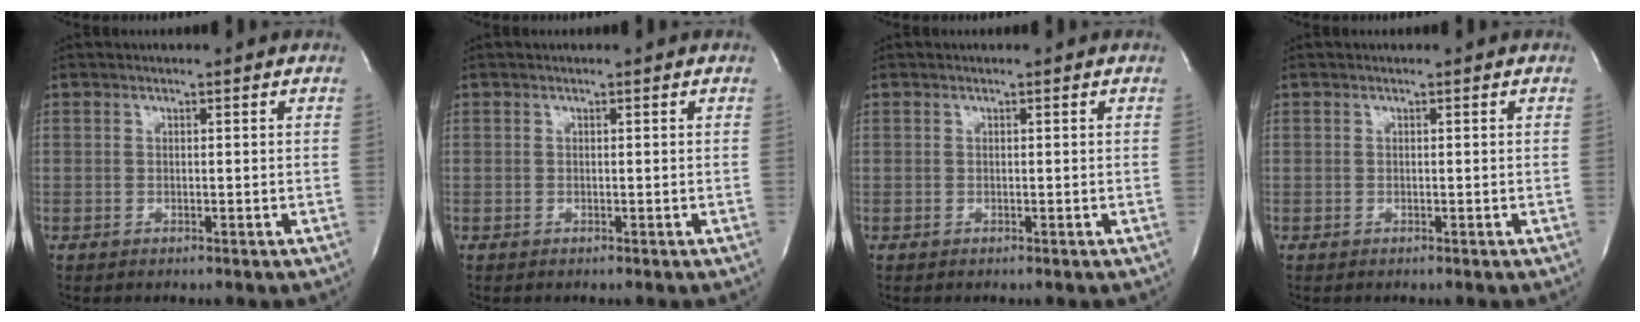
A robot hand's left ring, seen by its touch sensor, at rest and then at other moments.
{"total": 0.0}
{"total": 0.0}
{"total": 0.0}